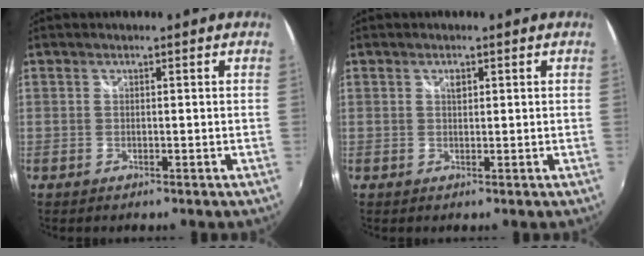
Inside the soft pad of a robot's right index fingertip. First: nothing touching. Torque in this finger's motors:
{"motor_torque": [0.00, 0.02, 0.01, 0.02]}